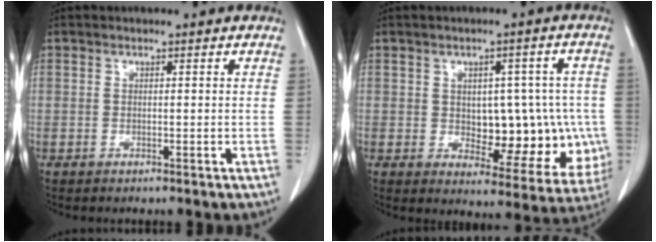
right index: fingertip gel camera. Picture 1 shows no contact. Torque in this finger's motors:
{"motor_torque": [0.35, 0.06, 0.19, 0.02]}